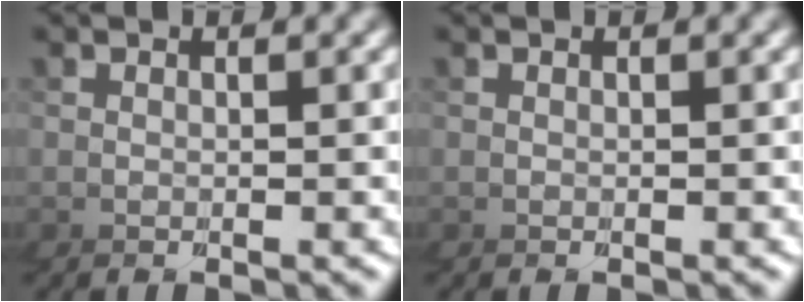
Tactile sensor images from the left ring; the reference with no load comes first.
{"total": 0.0}